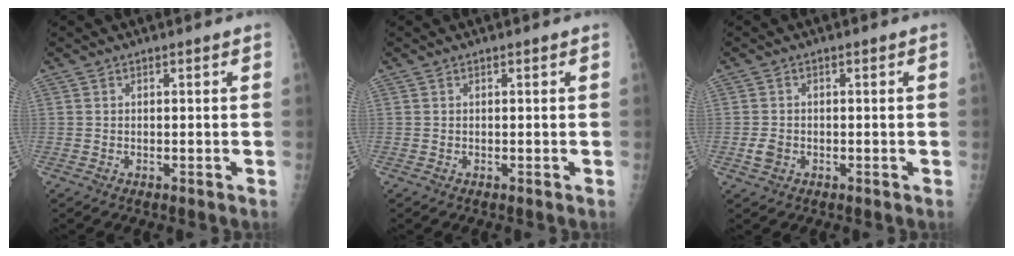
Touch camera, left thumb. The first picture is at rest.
{"total": 0.0}
{"total": 2.3, "force": [-0.7, 1.8, 1.2], "torque": [-0.019, 0.002, -0.010]}